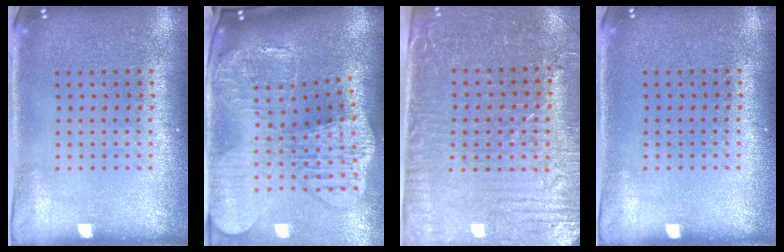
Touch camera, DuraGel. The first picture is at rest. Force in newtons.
{"total": 4.5, "press": 3.4, "slide": 2.9}
{"total": 3.5, "press": 3.1, "slide": 1.5}
{"total": 0.0}